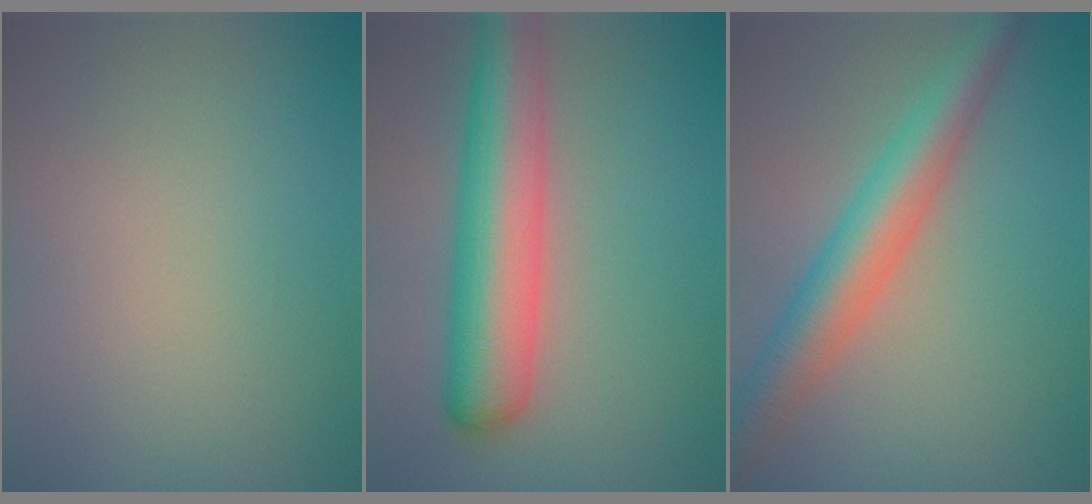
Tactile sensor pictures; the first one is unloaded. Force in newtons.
{"total": 7.6, "press": 7.6, "slide": 0.3}
{"total": 5.9, "press": 5.9, "slide": 0.2}